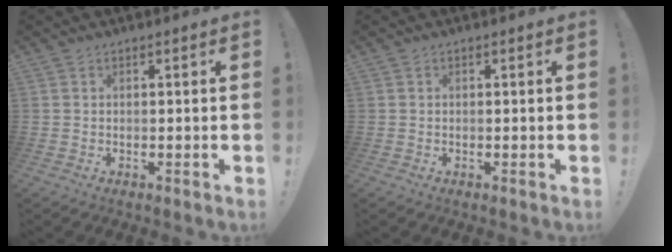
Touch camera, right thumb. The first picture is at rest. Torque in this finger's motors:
{"motor_torque": [0.08, -0.08, -0.27, 0.28, 0.00]}